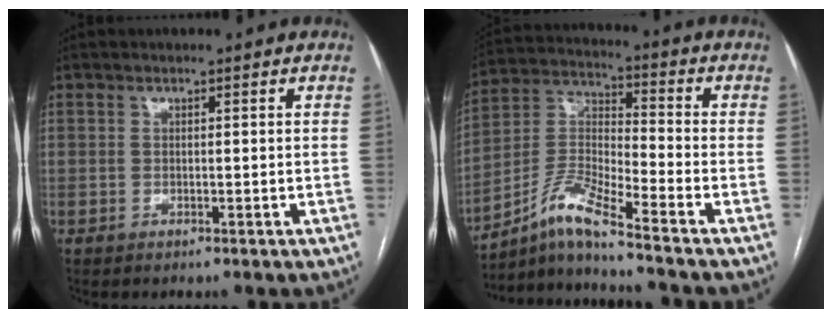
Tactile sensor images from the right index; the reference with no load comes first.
{"total": 9.4, "force": [-7.5, -0.8, 5.5], "torque": [-0.127, 0.004, -0.142]}